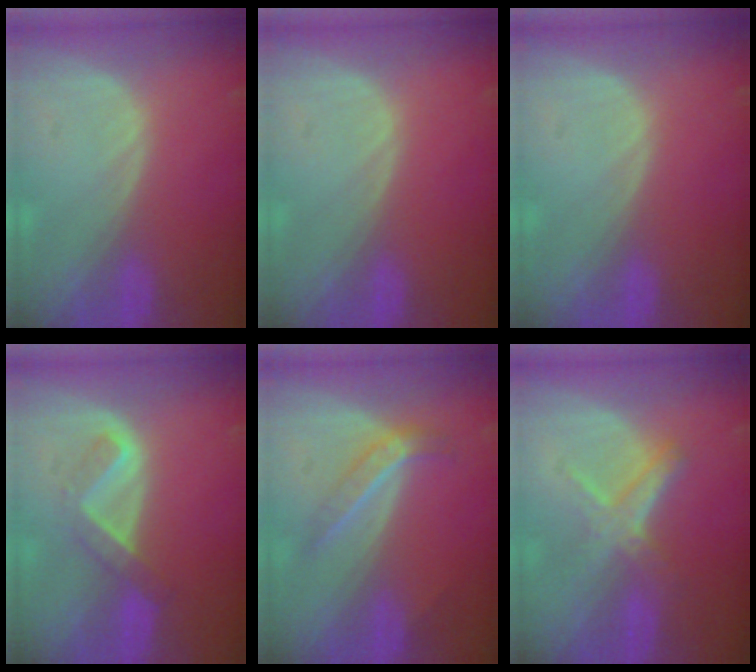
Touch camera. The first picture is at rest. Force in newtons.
{"total": 0.0}
{"total": 0.0}
{"total": 5.2, "press": 4.4, "slide": 2.8}
{"total": 4.5, "press": 4.1, "slide": 2.0}
{"total": 5.4, "press": 5.2, "slide": 1.3}